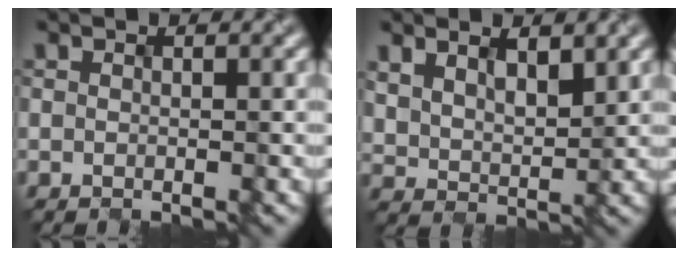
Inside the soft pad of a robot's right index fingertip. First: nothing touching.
{"total": 4.2, "force": [2.2, 2.3, 2.8], "torque": [-0.056, -0.002, 0.035]}